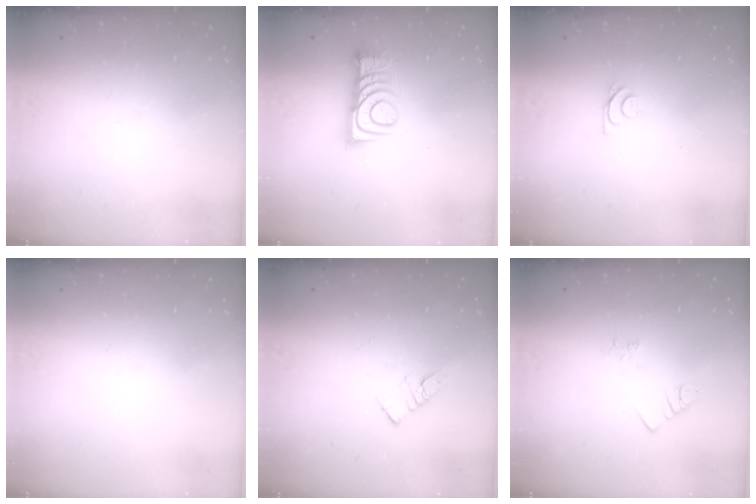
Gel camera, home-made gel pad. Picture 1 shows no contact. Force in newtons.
{"total": 9.6, "press": 9.6, "slide": 0.1}
{"total": 5.1, "press": 5.0, "slide": 0.9}
{"total": 0.0}
{"total": 4.9, "press": 4.9, "slide": 0.2}
{"total": 1.4, "press": 1.4, "slide": 0.3}